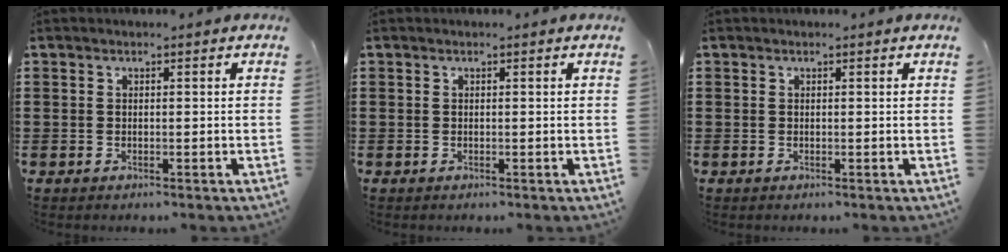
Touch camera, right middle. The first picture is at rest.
{"total": 0.0}
{"total": 0.0}